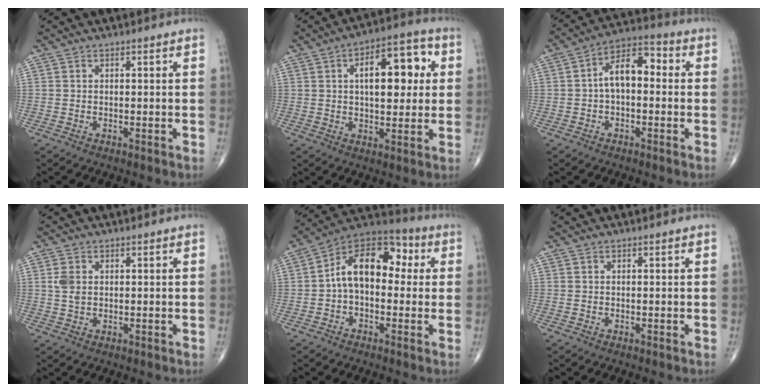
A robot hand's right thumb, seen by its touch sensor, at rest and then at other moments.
{"total": 13.8, "force": [3.0, 6.7, 11.7], "torque": [-0.138, 0.014, 0.040]}
{"total": 9.2, "force": [0.1, 5.2, 7.6], "torque": [-0.111, 0.036, -0.010]}
{"total": 2.8, "force": [0.6, 1.8, 2.0], "torque": [-0.045, 0.001, 0.015]}
{"total": 14.2, "force": [1.0, 8.9, 11.1], "torque": [-0.145, 0.046, 0.000]}
{"total": 0.0}